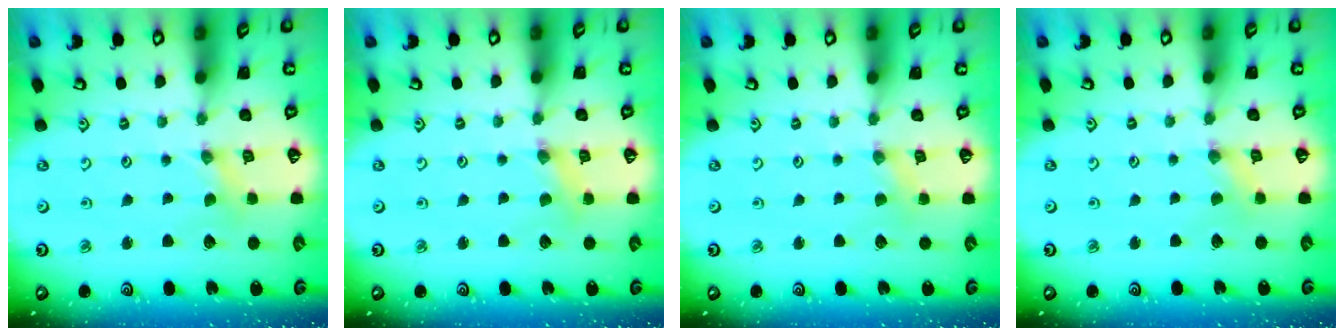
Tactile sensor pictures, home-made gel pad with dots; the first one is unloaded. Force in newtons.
{"total": 1.7, "press": 1.7, "slide": 0.3}
{"total": 2.3, "press": 2.3, "slide": 0.3}
{"total": 0.0}